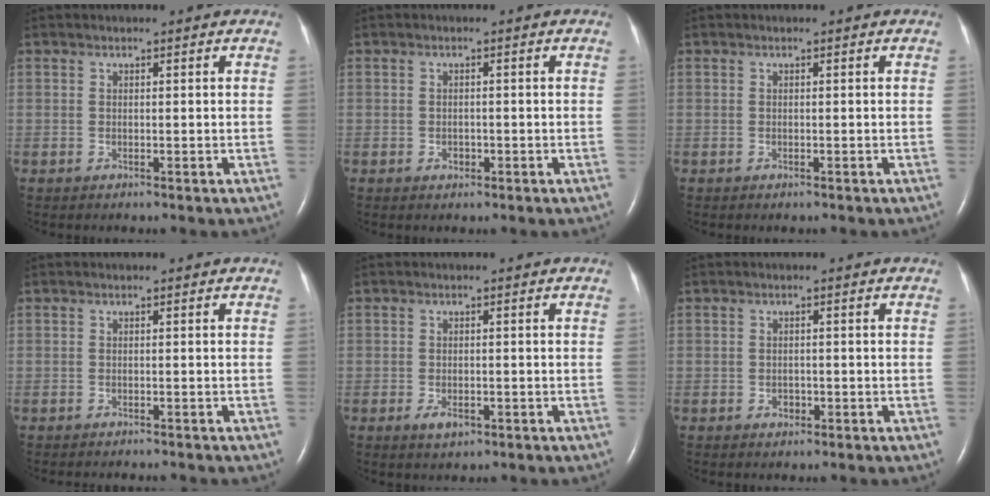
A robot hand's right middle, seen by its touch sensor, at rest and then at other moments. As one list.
[{"total": 1.1, "force": [-0.5, 0.8, 0.5], "torque": [-0.009, 0.002, -0.005]}, {"total": 0.0}, {"total": 3.1, "force": [-2.8, 0.6, 1.2], "torque": [-0.015, -0.004, -0.032]}, {"total": 2.4, "force": [-1.2, 1.3, 1.6], "torque": [-0.031, 0.000, -0.014]}, {"total": 1.2, "force": [-0.6, 0.9, 0.5], "torque": [-0.008, 0.003, -0.006]}]